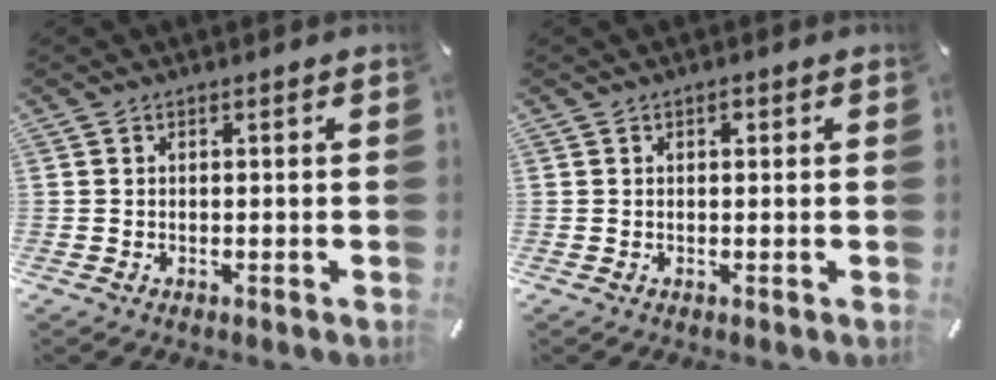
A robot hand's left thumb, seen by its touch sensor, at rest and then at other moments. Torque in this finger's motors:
{"motor_torque": [0.26, 0.46, 0.31, -0.21, 0.12]}